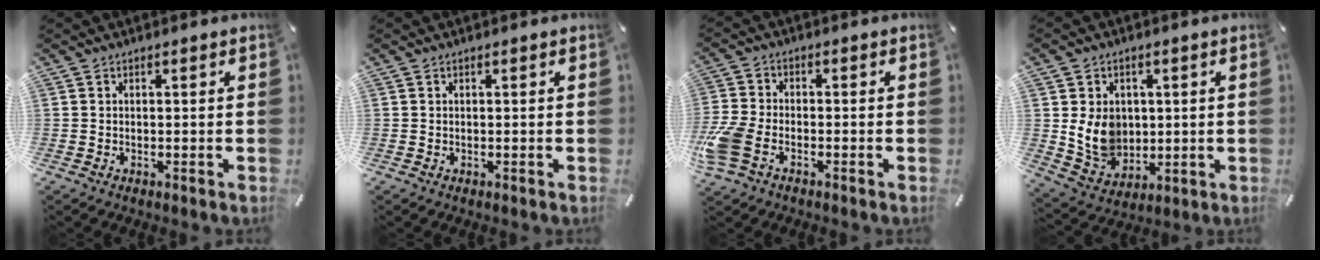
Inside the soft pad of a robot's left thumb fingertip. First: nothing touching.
{"total": 0.0}
{"total": 8.1, "force": [-3.7, 5.0, 5.2], "torque": [-0.124, 0.005, -0.069]}
{"total": 9.8, "force": [1.7, 8.4, 4.7], "torque": [-0.105, -0.016, 0.032]}